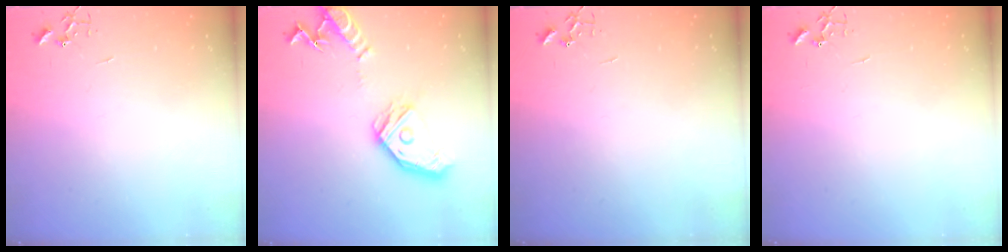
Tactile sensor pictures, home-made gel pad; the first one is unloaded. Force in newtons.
{"total": 17.1, "press": 16.9, "slide": 2.2}
{"total": 0.0}
{"total": 0.0}